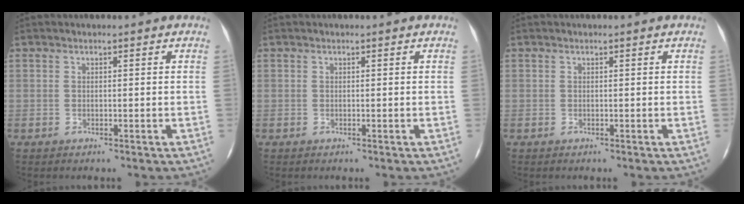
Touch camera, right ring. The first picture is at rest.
{"total": 0.0}
{"total": 0.0}